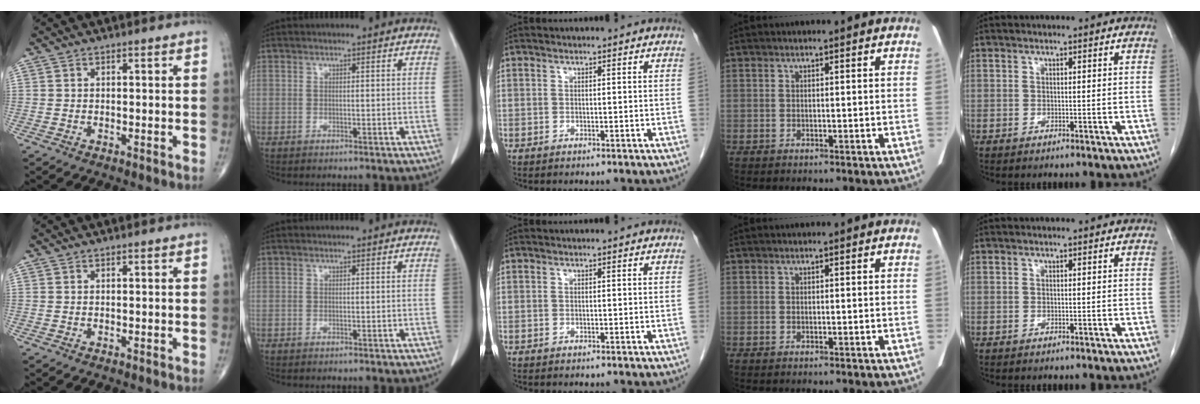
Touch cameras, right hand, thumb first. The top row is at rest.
{}